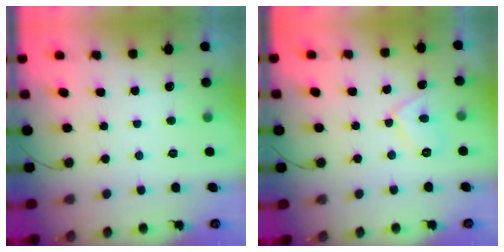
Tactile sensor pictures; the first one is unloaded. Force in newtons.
{"total": 6.7, "press": 6.7, "slide": 0.5}